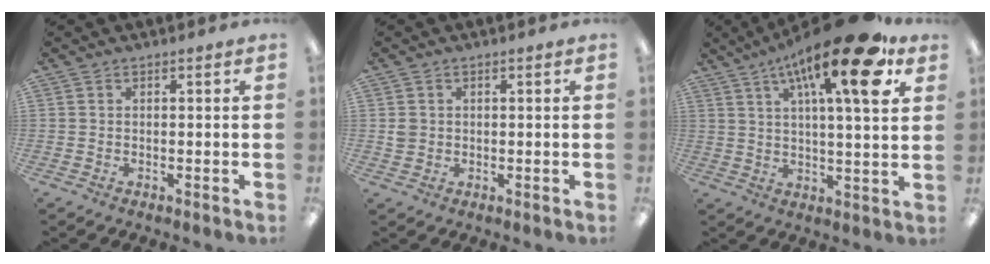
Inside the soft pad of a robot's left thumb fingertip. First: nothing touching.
{"total": 2.0, "force": [0.3, 1.9, 0.5], "torque": [-0.004, 0.002, 0.003]}
{"total": 19.7, "force": [10.1, 5.1, 16.1], "torque": [-0.246, -0.043, 0.149]}